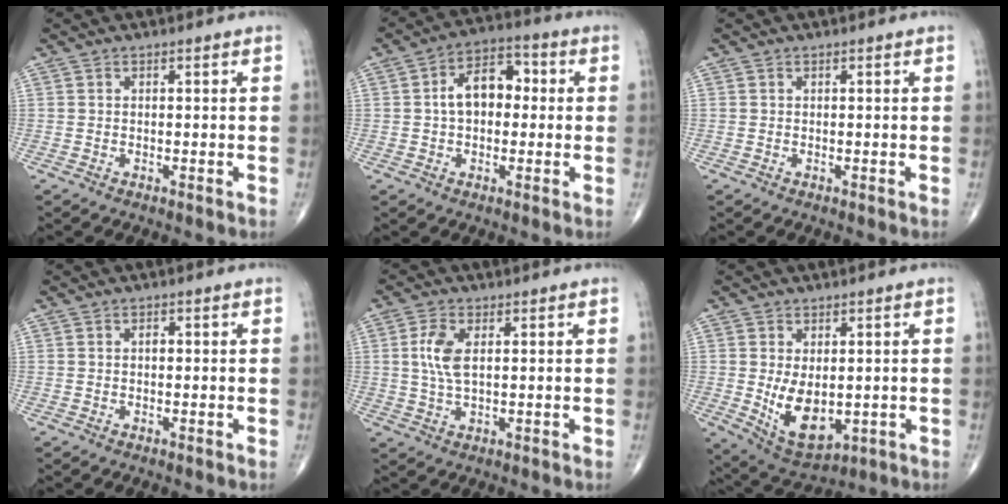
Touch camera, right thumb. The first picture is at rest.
{"total": 9.4, "force": [0.6, 6.0, 7.1], "torque": [-0.097, 0.030, 0.001]}
{"total": 0.0}
{"total": 0.7, "force": [0.0, 0.5, 0.6], "torque": [-0.005, 0.001, -0.003]}
{"total": 5.7, "force": [1.1, 2.7, 4.9], "torque": [-0.110, -0.002, 0.020]}
{"total": 10.0, "force": [-0.8, 5.8, 8.1], "torque": [-0.121, -0.016, 0.009]}